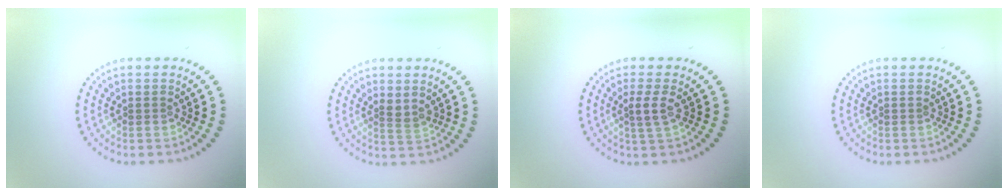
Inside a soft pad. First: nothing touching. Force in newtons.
{"total": 1.6, "press": 1.2, "slide": 1.0}
{"total": 1.8, "press": 1.4, "slide": 1.1}
{"total": 0.0}